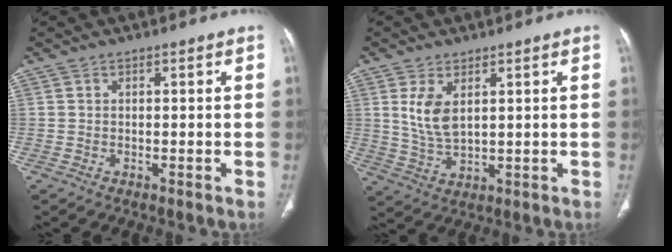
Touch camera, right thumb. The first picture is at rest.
{"total": 6.5, "force": [2.3, 3.3, 5.1], "torque": [-0.099, -0.013, 0.058]}